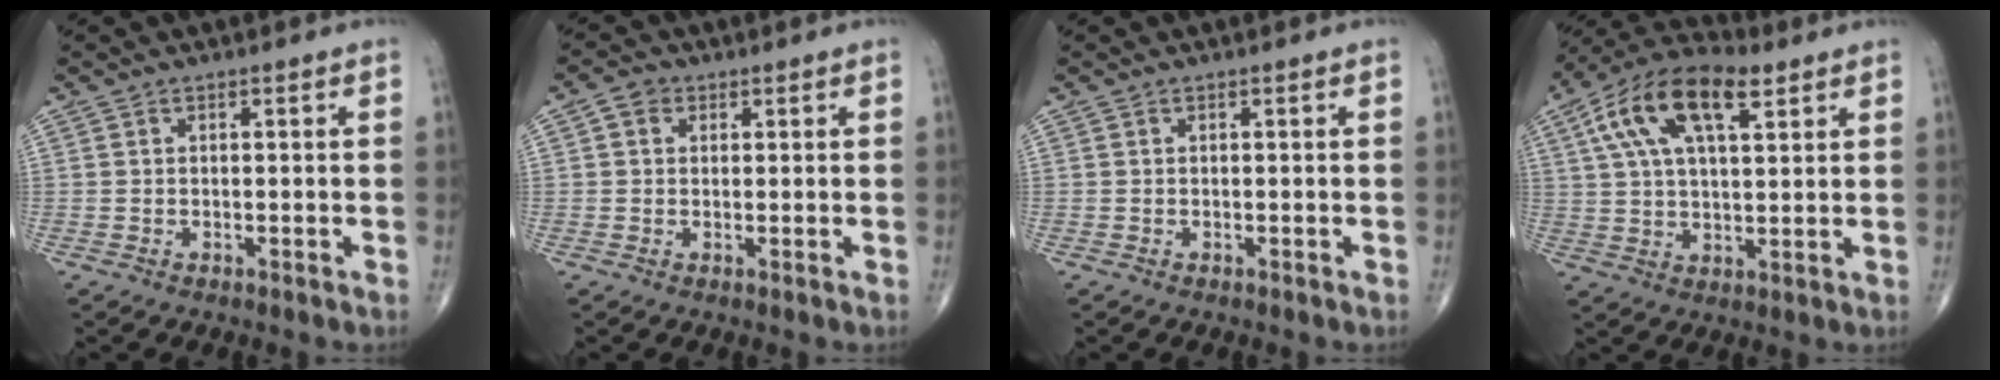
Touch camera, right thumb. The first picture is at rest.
{"total": 2.7, "force": [0.9, 2.3, 1.3], "torque": [-0.012, 0.004, 0.012]}
{"total": 0.0}
{"total": 15.9, "force": [6.8, 7.2, 12.5], "torque": [-0.220, 0.010, 0.116]}